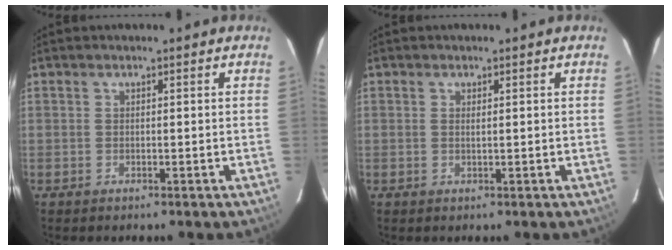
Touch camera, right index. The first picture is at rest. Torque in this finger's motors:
{"motor_torque": [-0.19, 0.02, 0.00, 0.00]}